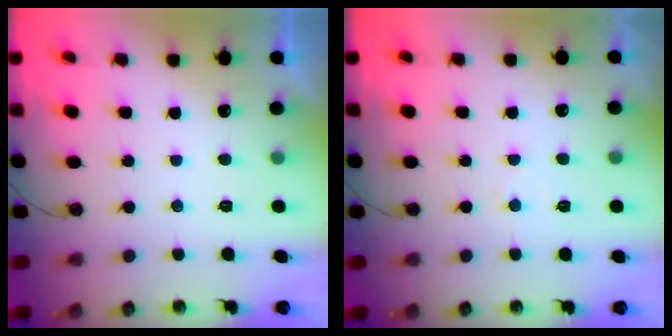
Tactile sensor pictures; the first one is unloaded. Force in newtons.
{"total": 4.7, "press": 4.7, "slide": 0.5}